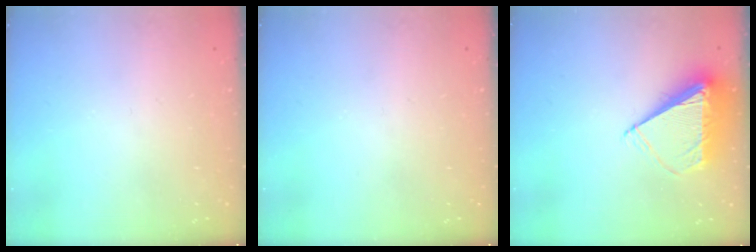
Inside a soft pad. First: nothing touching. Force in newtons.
{"total": 0.0}
{"total": 7.9, "press": 7.8, "slide": 1.1}